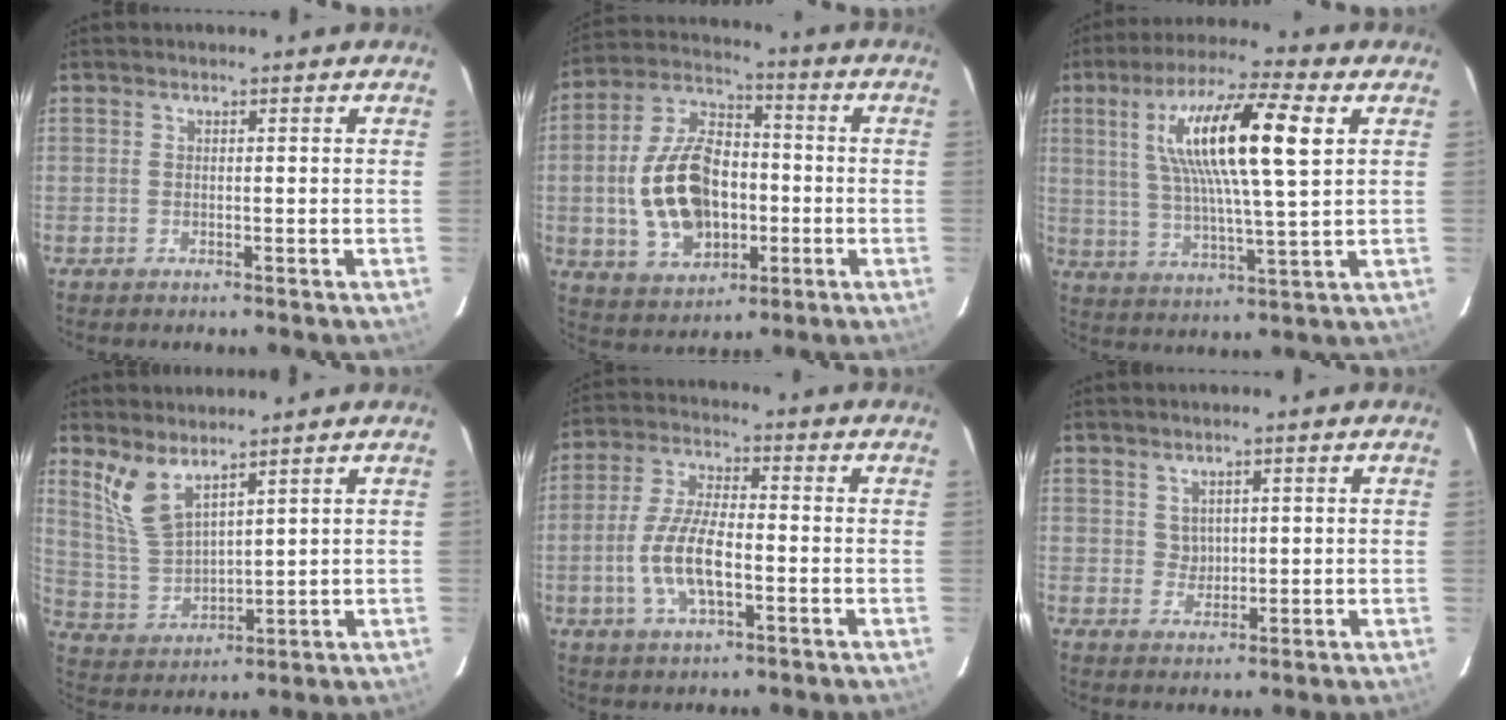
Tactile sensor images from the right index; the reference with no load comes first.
{"total": 16.9, "force": [-2.3, 10.8, 12.8], "torque": [-0.268, 0.017, -0.024]}
{"total": 17.5, "force": [5.5, 2.8, 16.4], "torque": [-0.297, 0.015, 0.095]}
{"total": 7.7, "force": [5.6, 2.7, 4.7], "torque": [-0.095, -0.005, 0.127]}
{"total": 9.7, "force": [-2.7, 3.5, 8.6], "torque": [-0.178, 0.002, -0.052]}
{"total": 2.4, "force": [1.1, 2.0, 0.7], "torque": [-0.007, 0.005, 0.026]}